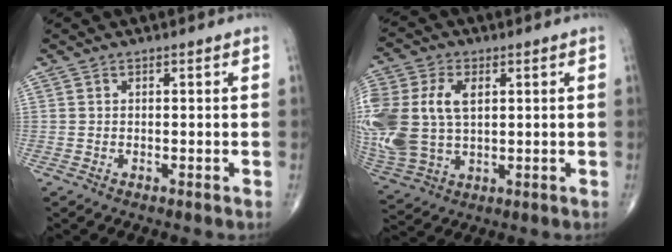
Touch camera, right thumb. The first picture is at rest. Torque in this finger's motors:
{"motor_torque": [1.60, 1.68, 1.65, 0.33, 0.21]}